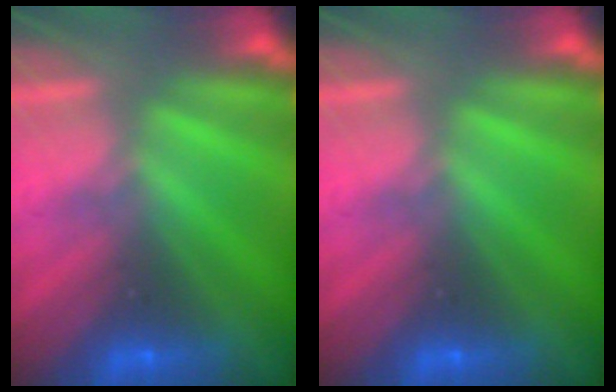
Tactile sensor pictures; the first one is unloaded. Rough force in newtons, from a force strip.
{"total": 0.0}